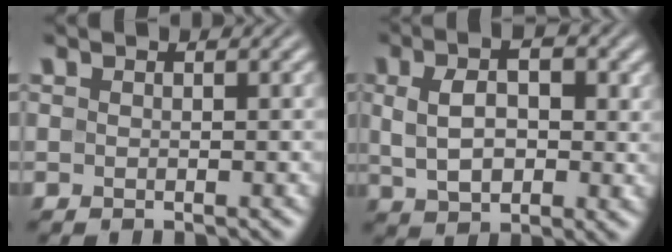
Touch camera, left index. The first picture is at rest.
{"total": 6.3, "force": [1.3, 3.7, 4.9], "torque": [-0.080, 0.004, 0.021]}